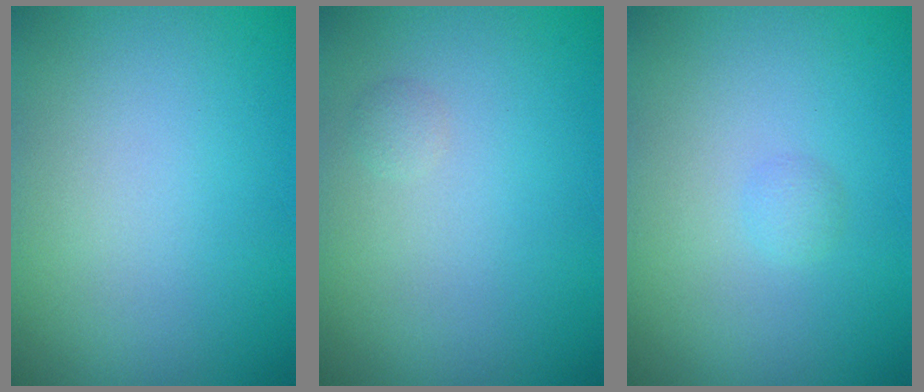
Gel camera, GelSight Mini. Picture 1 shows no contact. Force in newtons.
{"total": 0.6, "press": 0.6, "slide": 0.1}
{"total": 0.7, "press": 0.7, "slide": 0.1}